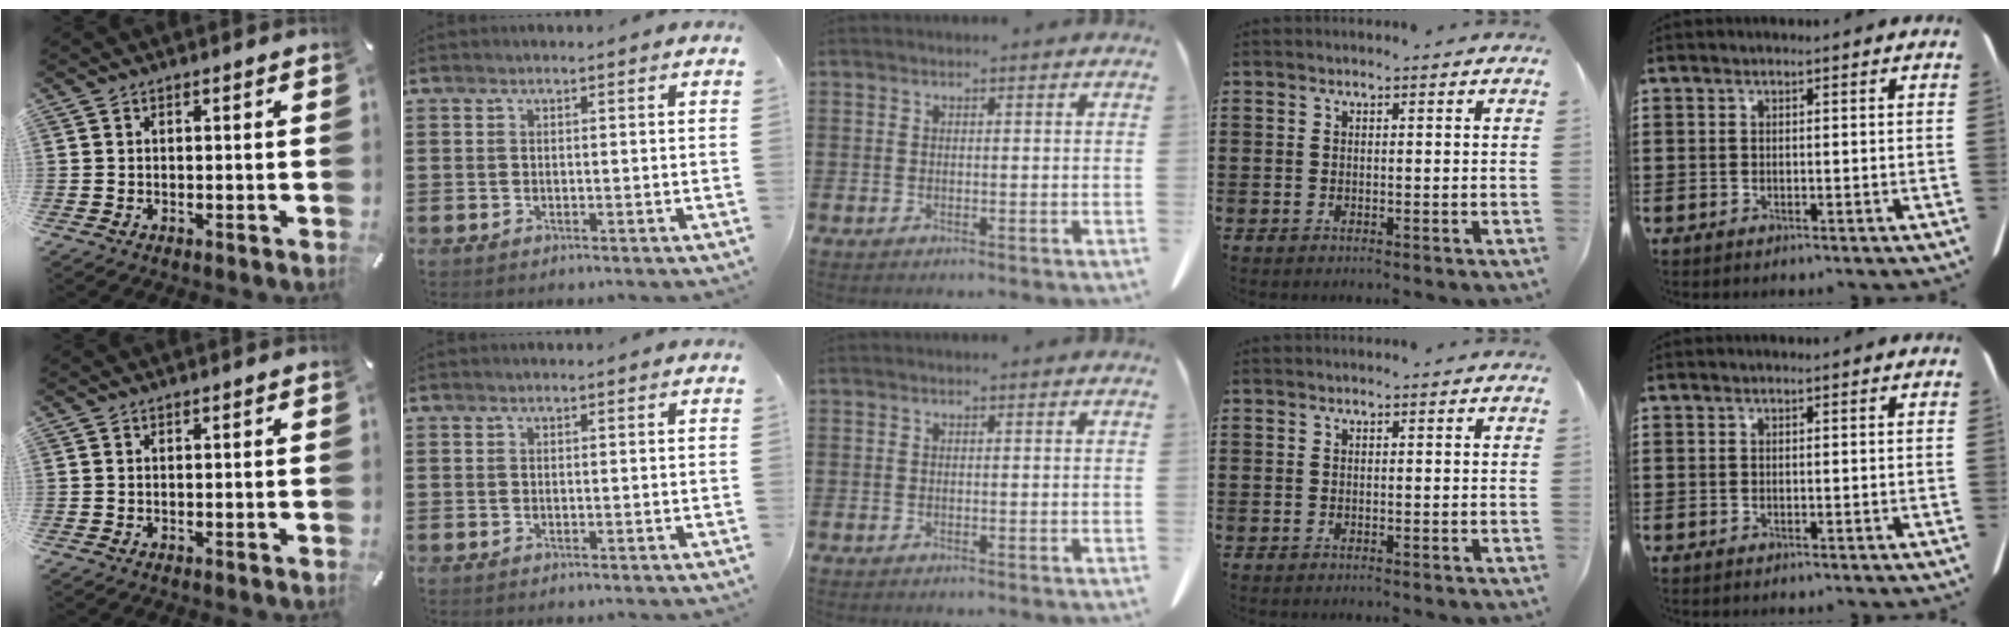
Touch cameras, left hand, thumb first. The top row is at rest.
{}